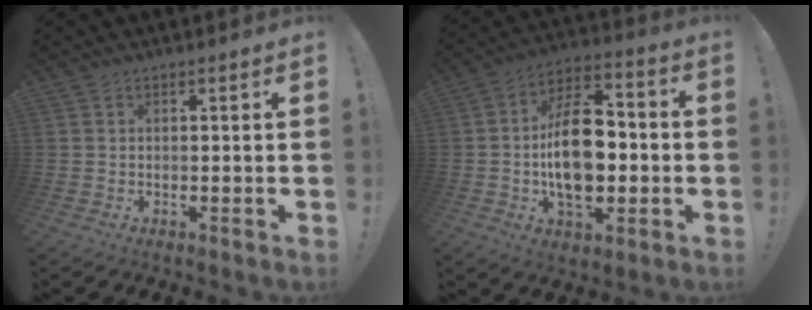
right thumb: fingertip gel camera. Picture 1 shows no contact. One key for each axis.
{"total": 19.1, "fx": -2.4, "fy": 11.2, "fz": 15.3, "tx": -0.276, "ty": 0.013, "tz": -0.040}